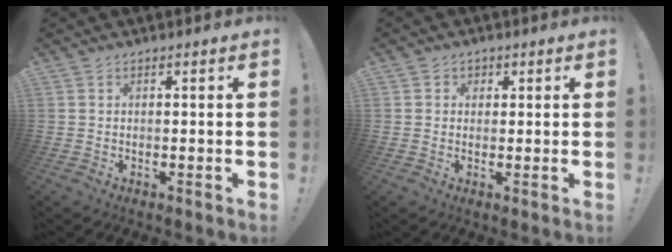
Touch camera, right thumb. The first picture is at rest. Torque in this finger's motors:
{"motor_torque": [-0.29, 0.34, 0.05, -0.07, 0.07]}